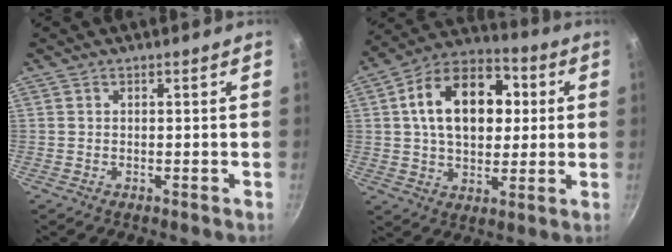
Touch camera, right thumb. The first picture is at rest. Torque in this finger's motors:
{"motor_torque": [0.83, 2.64, 1.29, 0.05, 0.46]}